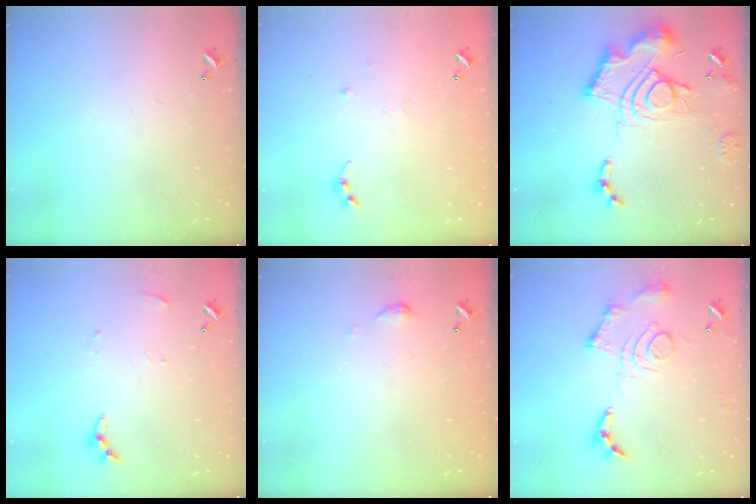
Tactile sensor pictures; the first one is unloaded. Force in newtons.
{"total": 7.8, "press": 7.7, "slide": 0.8}
{"total": 19.5, "press": 19.4, "slide": 2.0}
{"total": 4.9, "press": 4.8, "slide": 0.5}
{"total": 3.2, "press": 3.1, "slide": 0.5}
{"total": 13.7, "press": 13.6, "slide": 1.1}